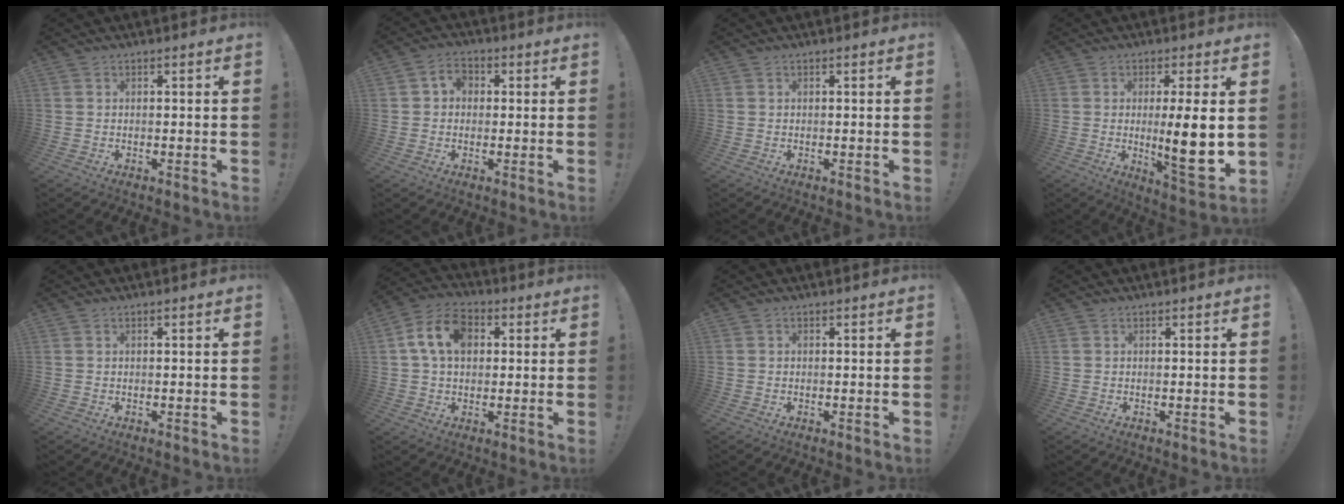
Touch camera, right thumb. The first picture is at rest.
{"total": 4.5, "force": [0.3, 3.8, 2.4], "torque": [-0.039, 0.008, 0.005]}
{"total": 0.0}
{"total": 12.9, "force": [0.1, 1.6, 12.8], "torque": [-0.199, -0.024, -0.002]}
{"total": 0.0}
{"total": 11.9, "force": [3.0, 8.4, 7.9], "torque": [-0.144, 0.017, 0.059]}
{"total": 0.0}
{"total": 0.0}